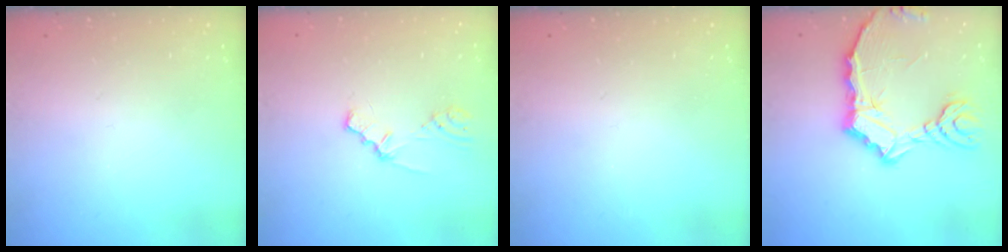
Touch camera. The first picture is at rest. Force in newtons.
{"total": 1.1, "press": 1.1, "slide": 0.2}
{"total": 0.0}
{"total": 12.7, "press": 12.6, "slide": 1.8}